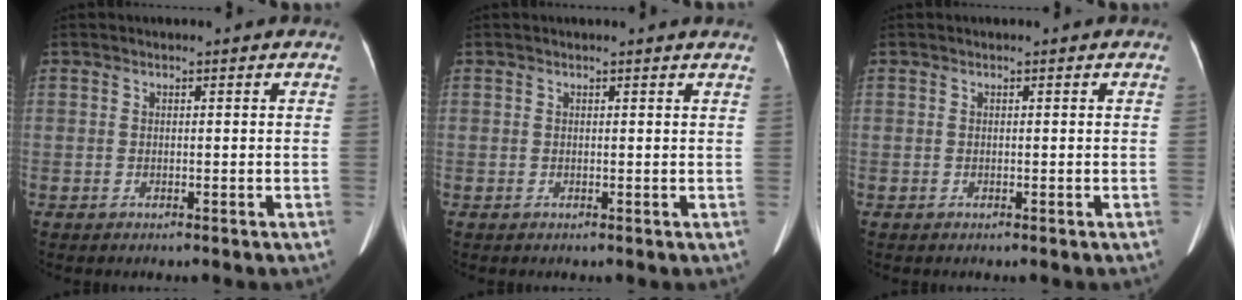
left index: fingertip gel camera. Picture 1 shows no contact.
{"total": 2.5, "force": [2.3, -0.4, 0.8], "torque": [-0.016, 0.003, 0.020]}
{"total": 0.0}